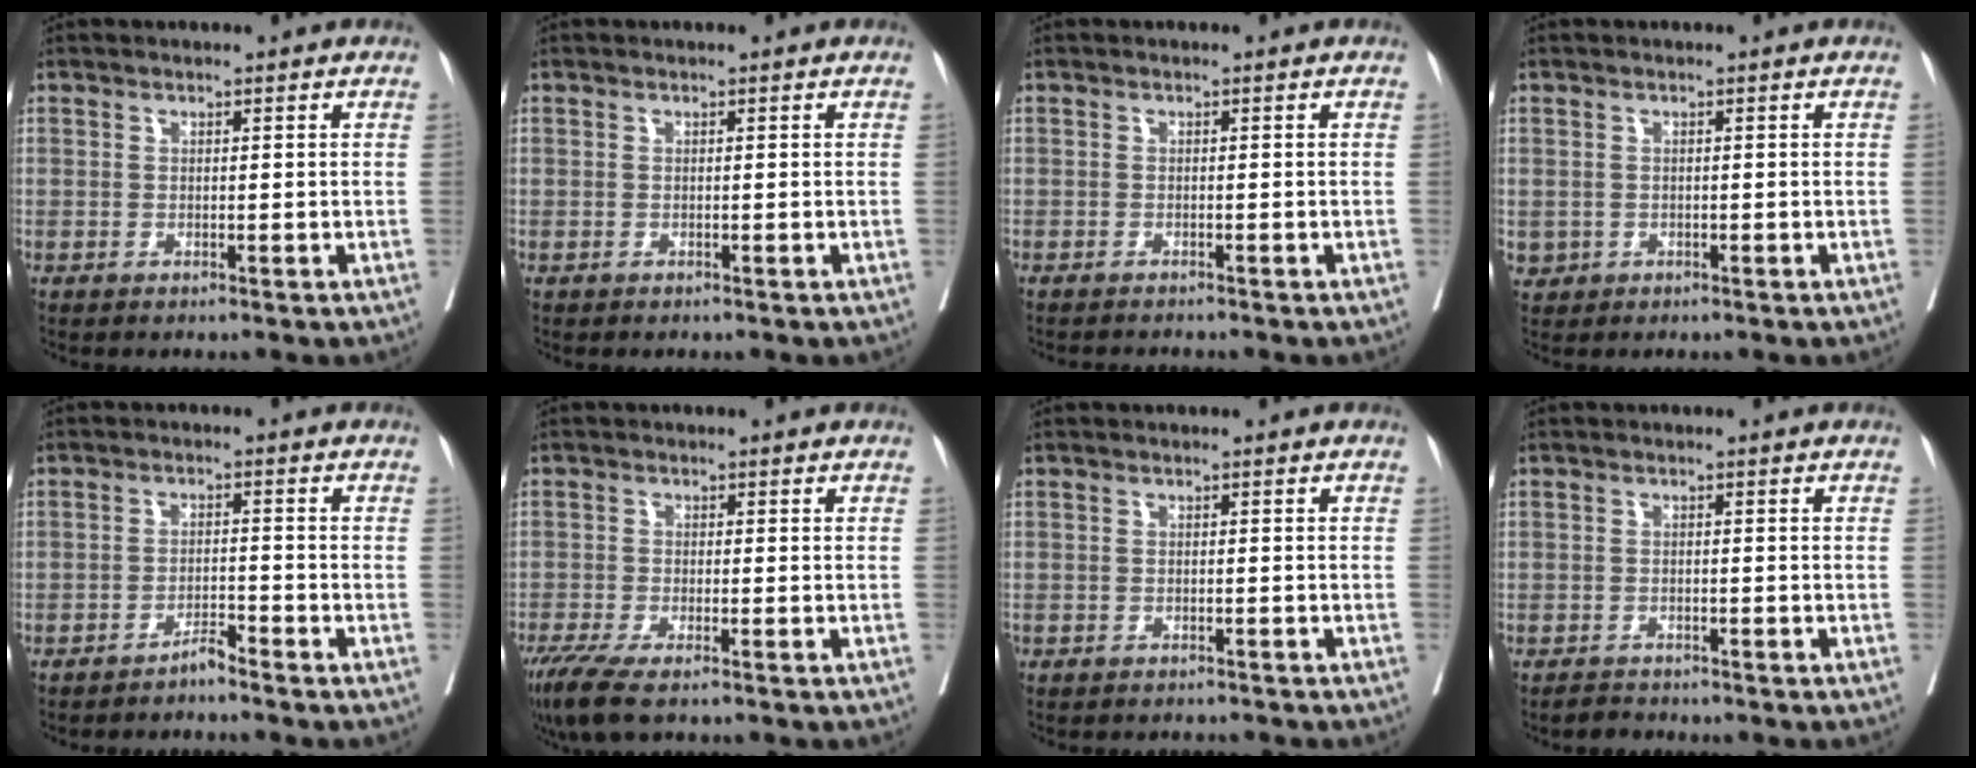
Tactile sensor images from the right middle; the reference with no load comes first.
{"total": 0.0}
{"total": 1.7, "force": [-1.7, -0.1, 0.3], "torque": [-0.006, -0.005, -0.024]}
{"total": 1.5, "force": [-0.3, 1.5, 0.2], "torque": [-0.001, 0.004, 0.003]}
{"total": 2.1, "force": [-2.0, -0.2, 0.7], "torque": [-0.009, -0.002, -0.036]}
{"total": 5.8, "force": [-4.1, 1.0, 4.0], "torque": [-0.075, -0.017, -0.072]}
{"total": 3.2, "force": [-3.1, 0.9, 0.5], "torque": [-0.003, -0.003, -0.042]}
{"total": 1.4, "force": [-1.4, 0.4, -0.2], "torque": [-0.004, -0.005, -0.023]}